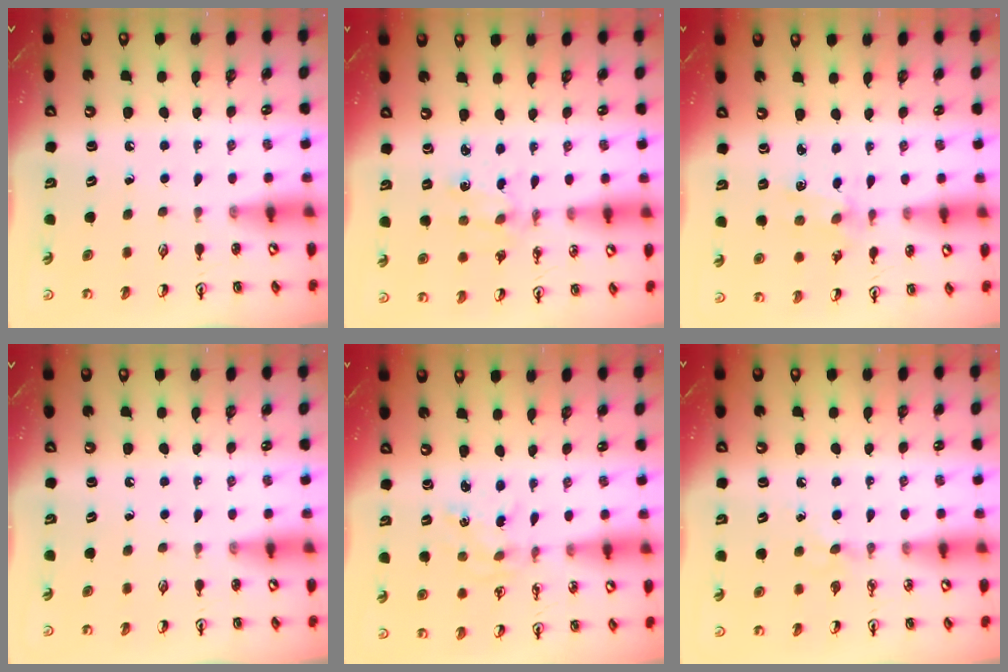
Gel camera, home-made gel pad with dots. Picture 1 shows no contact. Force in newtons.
{"total": 1.2, "press": 1.2, "slide": 0.1}
{"total": 1.8, "press": 1.8, "slide": 0.3}
{"total": 0.0}
{"total": 1.2, "press": 1.2, "slide": 0.3}
{"total": 3.9, "press": 3.9, "slide": 0.5}